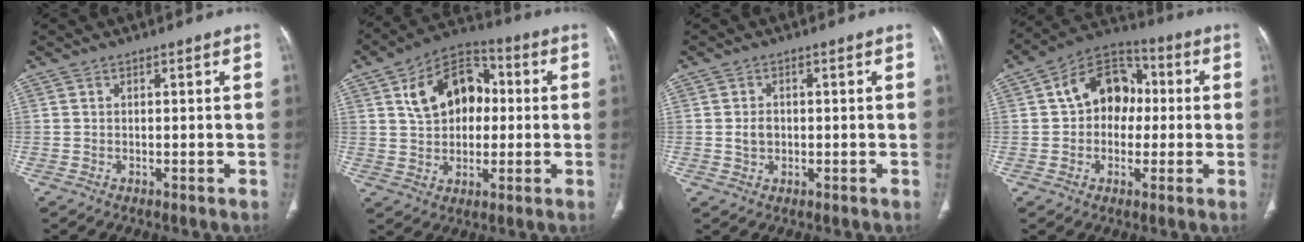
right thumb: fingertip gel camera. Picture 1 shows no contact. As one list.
[{"total": 14.6, "force": [2.7, 10.2, 10.0], "torque": [-0.127, 0.020, 0.038]}, {"total": 2.6, "force": [-0.1, 2.1, 1.5], "torque": [-0.022, 0.005, 0.000]}, {"total": 13.3, "force": [1.2, 9.9, 8.8], "torque": [-0.097, 0.032, 0.008]}]